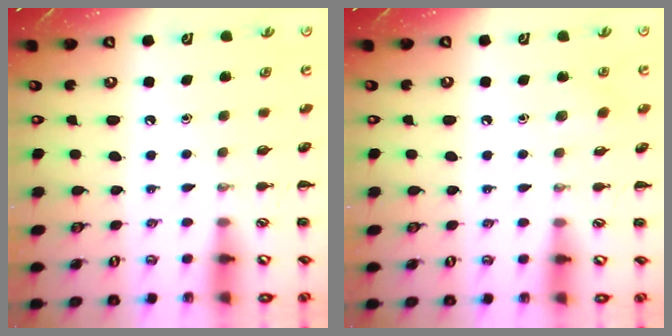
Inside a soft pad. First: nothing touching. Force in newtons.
{"total": 5.0, "press": 4.9, "slide": 1.1}